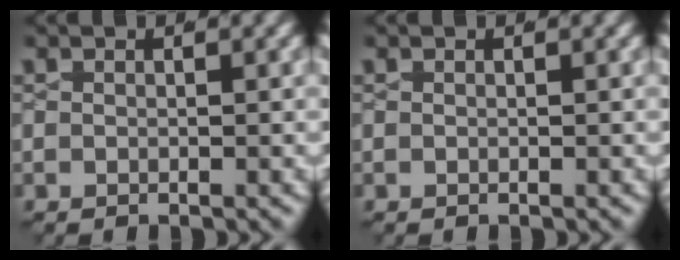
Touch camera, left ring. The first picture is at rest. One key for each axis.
{"total": 0.0}